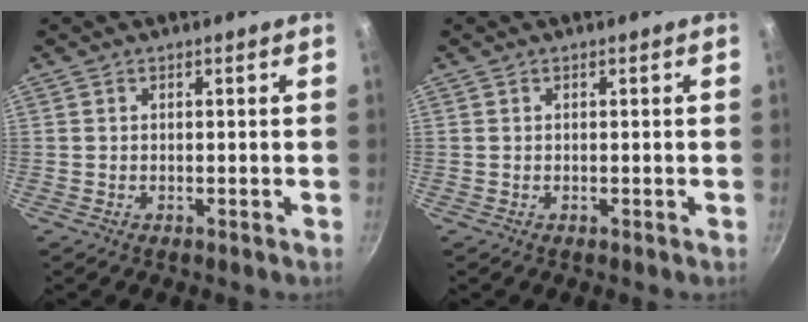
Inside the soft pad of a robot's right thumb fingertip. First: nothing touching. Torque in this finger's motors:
{"motor_torque": [0.00, 0.00, 0.00, 0.00, 0.00]}